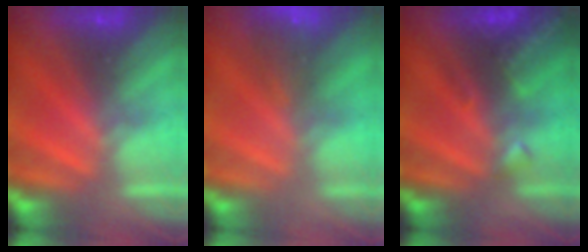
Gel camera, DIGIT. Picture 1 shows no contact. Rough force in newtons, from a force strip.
{"total": 6.6}
{"total": 2.6}